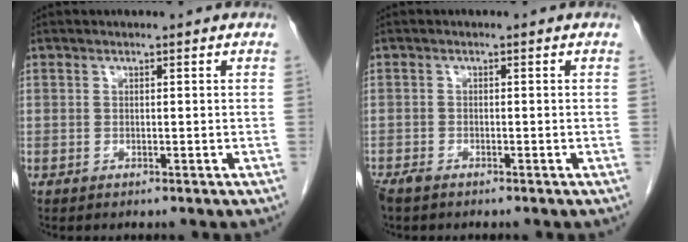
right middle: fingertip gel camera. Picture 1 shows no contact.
{"total": 2.4, "force": [-2.0, 0.8, 1.2], "torque": [-0.024, -0.007, -0.029]}